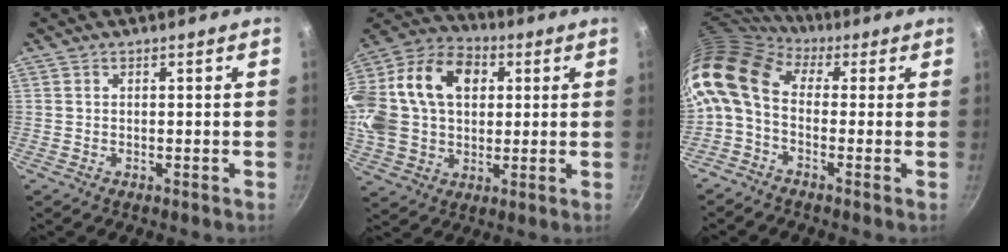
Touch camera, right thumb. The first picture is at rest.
{"total": 26.5, "force": [5.7, 19.2, 17.4], "torque": [-0.357, 0.035, 0.092]}
{"total": 12.7, "force": [0.7, 8.6, 9.4], "torque": [-0.188, 0.026, -0.009]}